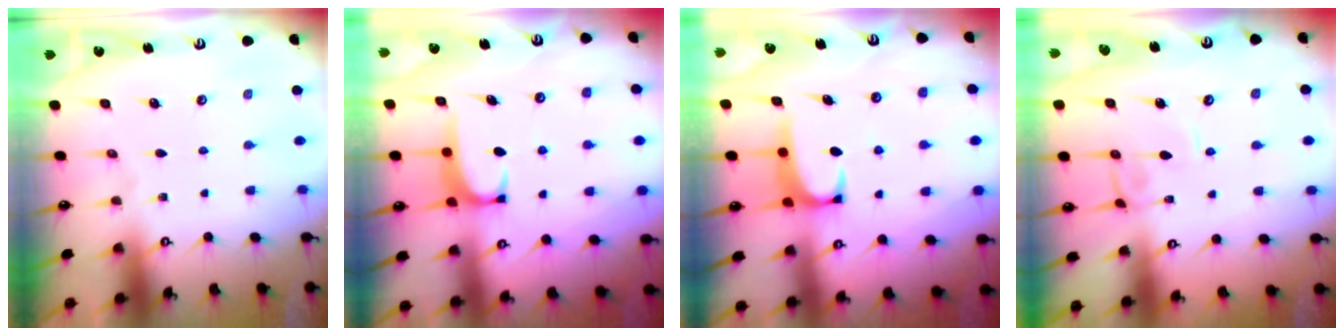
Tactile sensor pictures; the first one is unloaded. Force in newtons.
{"total": 1.7, "press": 1.7, "slide": 0.5}
{"total": 2.0, "press": 2.0, "slide": 0.3}
{"total": 2.9, "press": 2.9, "slide": 0.1}